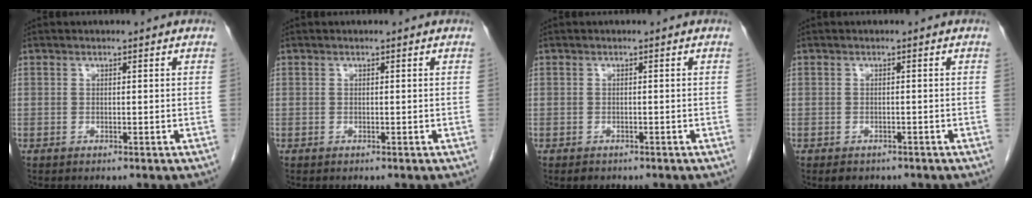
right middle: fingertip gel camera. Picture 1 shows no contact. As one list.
[{"total": 0.0}, {"total": 1.2, "force": [-0.9, 0.7, 0.3], "torque": [-0.009, 0.000, -0.009]}, {"total": 2.7, "force": [-2.1, 1.5, 0.8], "torque": [-0.012, 0.000, -0.022]}]